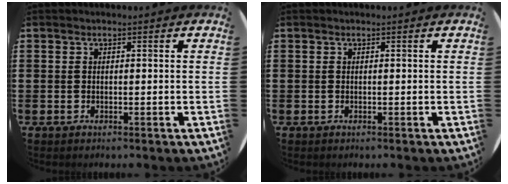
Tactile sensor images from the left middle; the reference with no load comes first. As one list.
[{"total": 0.0}]